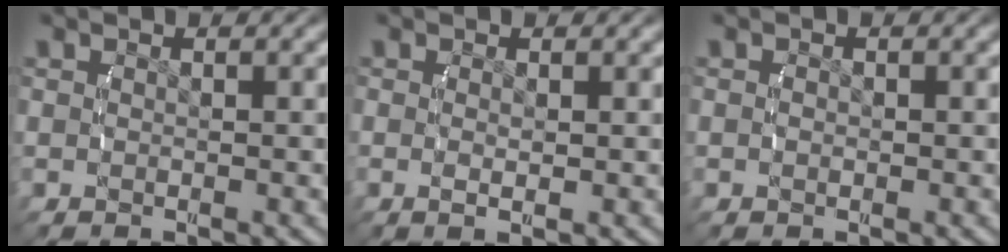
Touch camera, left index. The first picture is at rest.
{"total": 1.0, "force": [-0.2, 0.2, 1.0], "torque": [-0.028, -0.010, 0.002]}
{"total": 0.6, "force": [-0.2, 0.5, 0.4], "torque": [-0.017, -0.005, -0.001]}